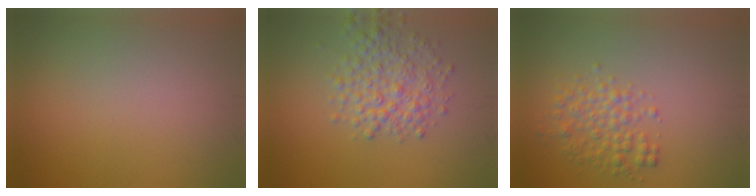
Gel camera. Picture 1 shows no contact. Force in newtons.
{"total": 4.0, "press": 4.0, "slide": 0.2}
{"total": 3.0, "press": 3.0, "slide": 0.1}